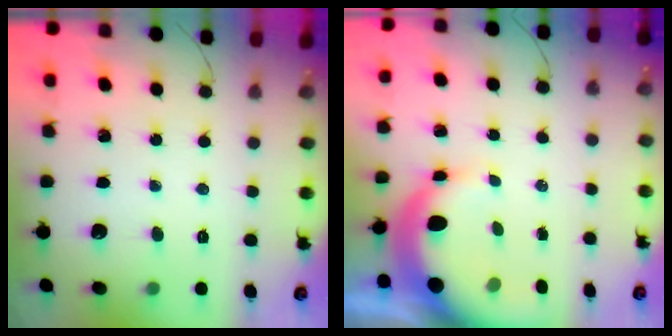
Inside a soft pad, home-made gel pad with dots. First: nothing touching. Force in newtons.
{"total": 10.3, "press": 10.1, "slide": 2.2}